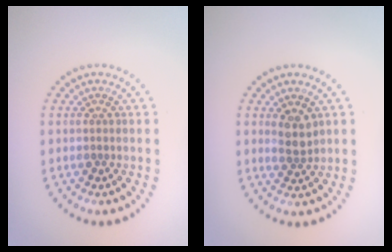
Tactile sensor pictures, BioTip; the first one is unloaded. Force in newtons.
{"total": 2.1, "press": 1.8, "slide": 1.0}